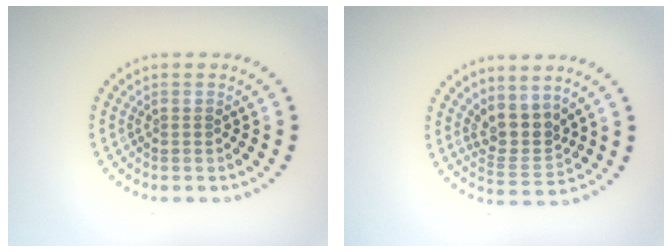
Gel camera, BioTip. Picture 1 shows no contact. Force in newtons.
{"total": 3.2, "press": 2.5, "slide": 2.1}